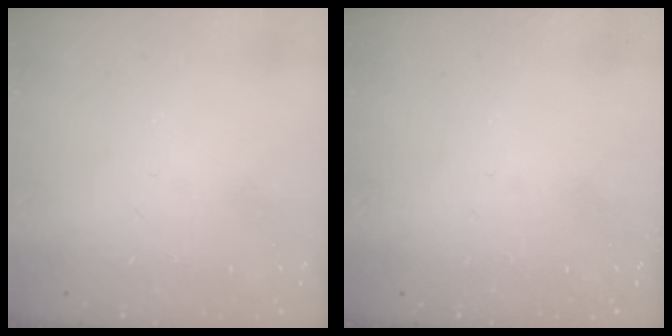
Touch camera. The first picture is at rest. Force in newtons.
{"total": 0.0}